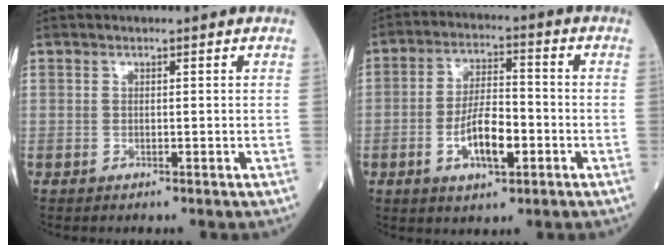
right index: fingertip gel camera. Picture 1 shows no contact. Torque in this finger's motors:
{"motor_torque": [0.45, -0.05, 0.23, 0.05]}